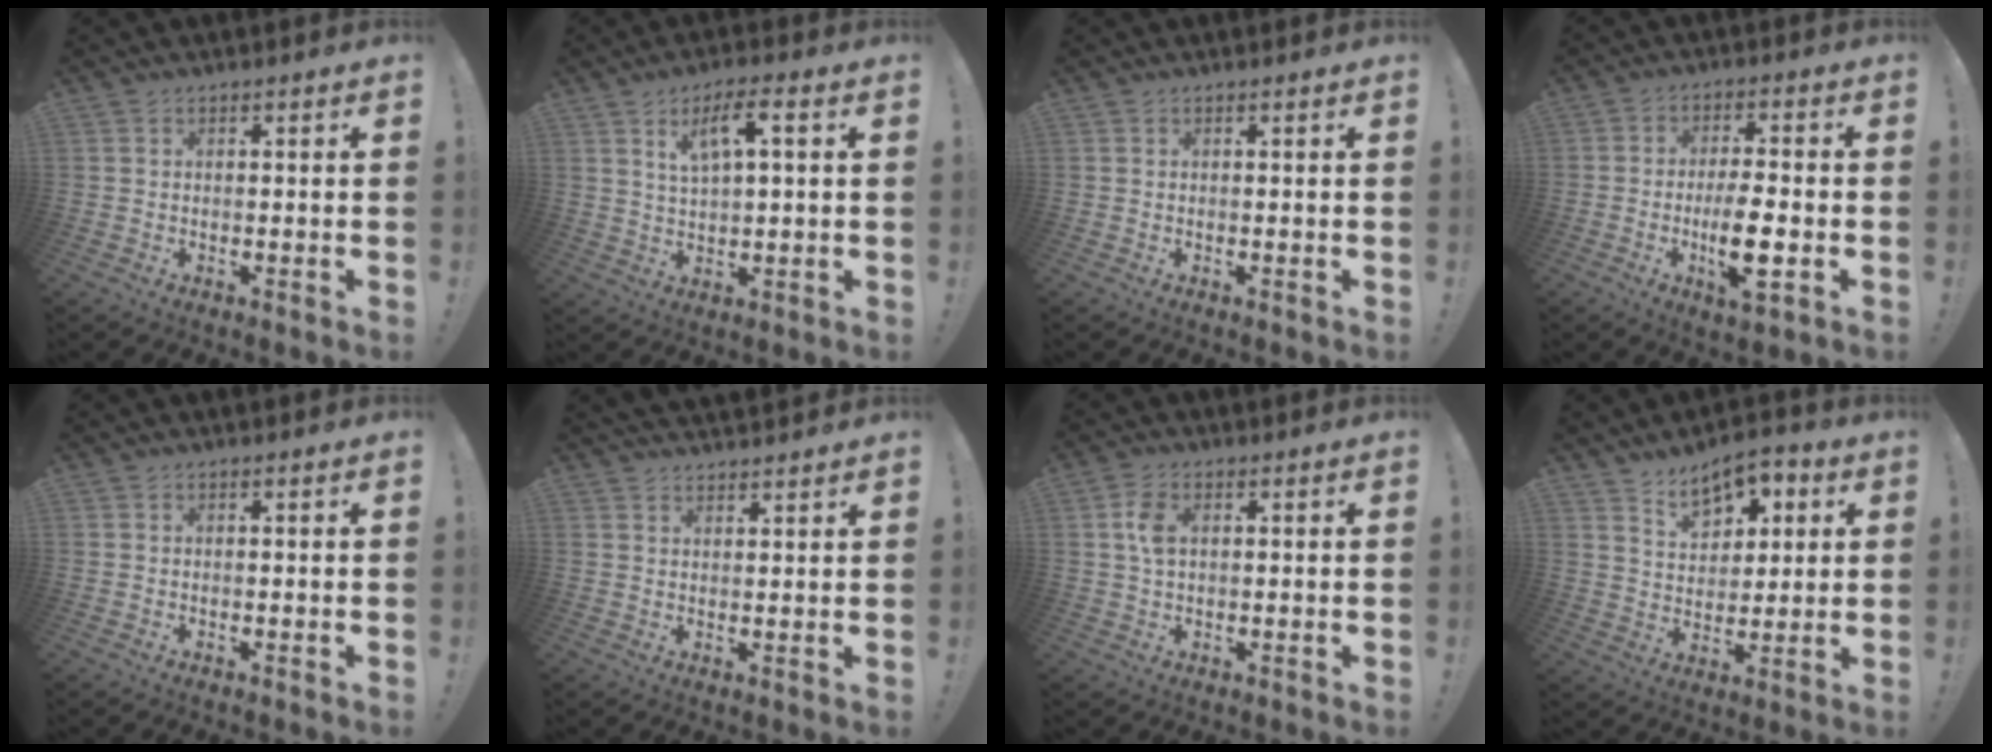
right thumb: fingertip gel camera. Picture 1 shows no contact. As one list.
[{"total": 7.6, "force": [2.9, 2.1, 6.7], "torque": [-0.107, -0.007, 0.045]}, {"total": 0.0}, {"total": 10.1, "force": [-3.7, 4.3, 8.4], "torque": [-0.149, 0.016, -0.063]}, {"total": 0.0}, {"total": 2.7, "force": [2.6, 0.7, 0.2], "torque": [0.004, -0.020, 0.048]}, {"total": 5.2, "force": [1.2, 3.0, 4.1], "torque": [-0.074, 0.001, 0.017]}, {"total": 10.1, "force": [6.6, 5.9, 4.9], "torque": [-0.074, -0.034, 0.125]}]